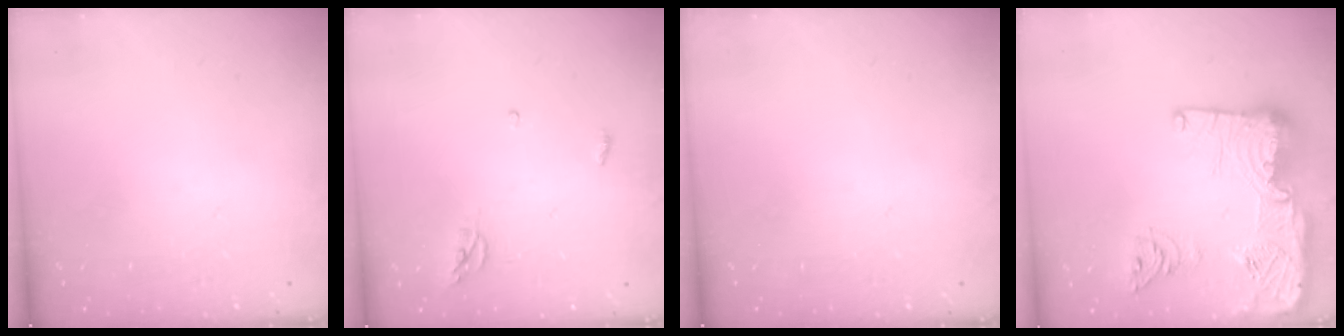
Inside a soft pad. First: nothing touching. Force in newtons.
{"total": 3.8, "press": 3.8, "slide": 0.3}
{"total": 0.0}
{"total": 23.6, "press": 23.5, "slide": 2.3}